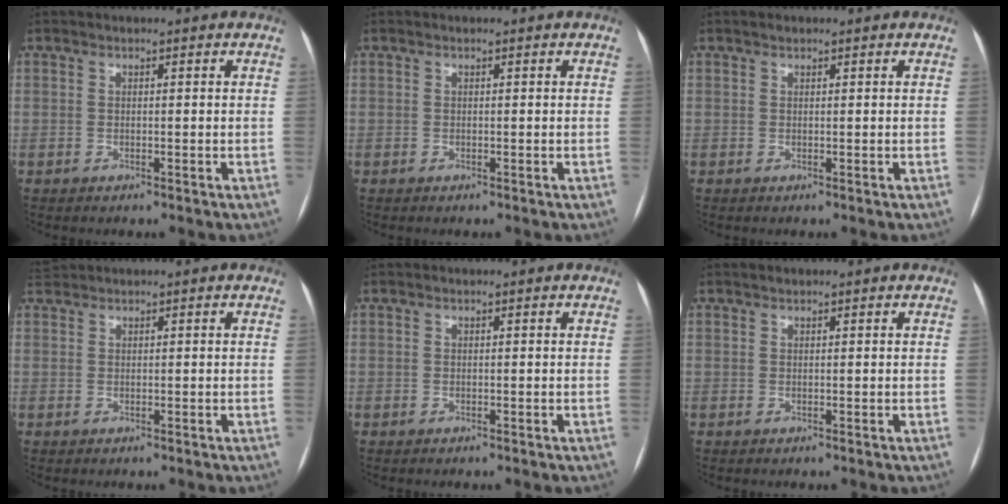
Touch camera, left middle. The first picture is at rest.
{"total": 0.0}
{"total": 0.0}
{"total": 0.9, "force": [0.9, 0.1, -0.1], "torque": [-0.005, 0.018, 0.024]}
{"total": 0.0}
{"total": 0.0}